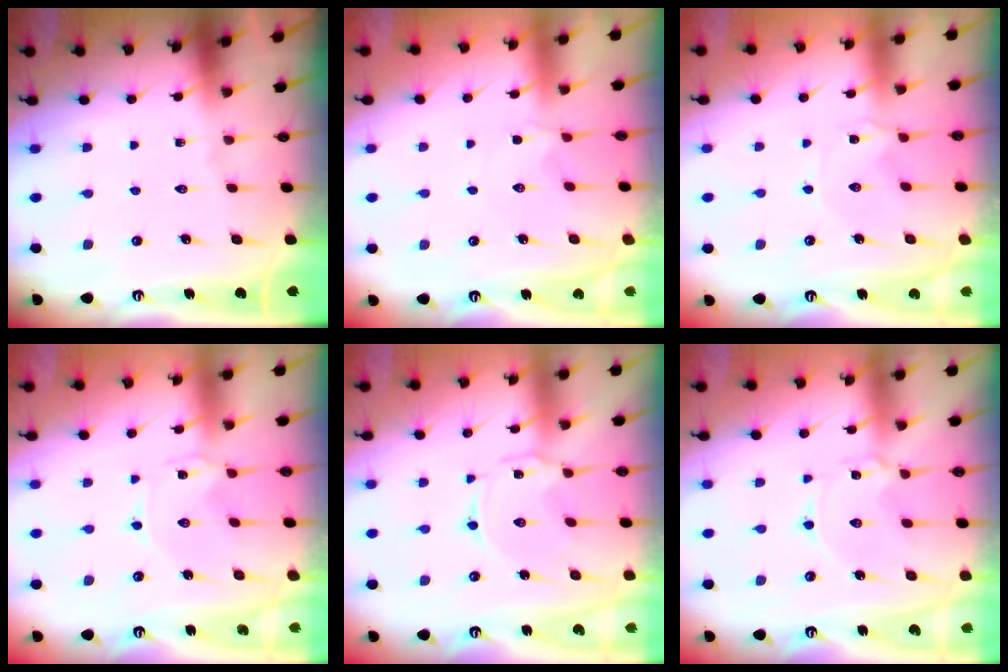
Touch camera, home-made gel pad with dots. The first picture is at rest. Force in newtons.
{"total": 1.7, "press": 1.6, "slide": 0.5}
{"total": 0.7, "press": 0.6, "slide": 0.3}
{"total": 0.0}
{"total": 1.2, "press": 1.1, "slide": 0.4}
{"total": 1.5, "press": 1.5, "slide": 0.2}